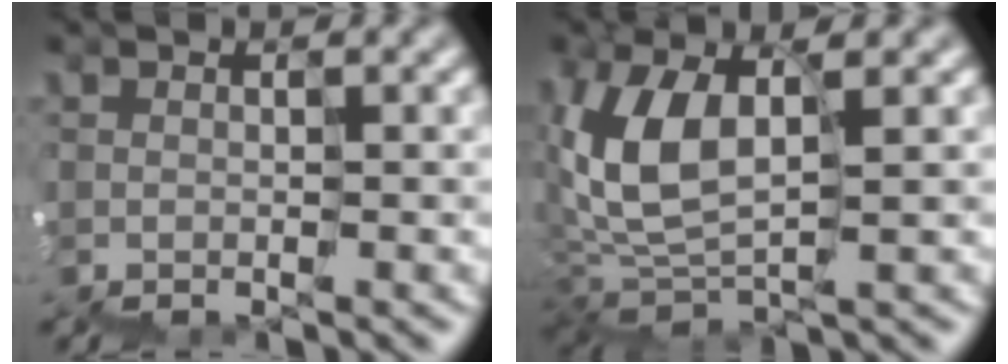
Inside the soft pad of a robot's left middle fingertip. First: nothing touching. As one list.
[{"total": 5.6, "force": [1.5, 3.5, 4.1], "torque": [-0.110, 0.010, 0.025]}]